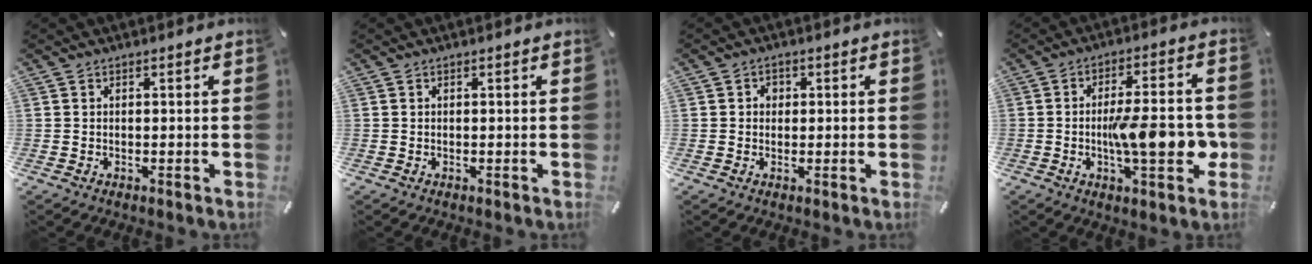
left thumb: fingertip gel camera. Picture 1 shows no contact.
{"total": 0.0}
{"total": 1.7, "force": [-0.1, 1.7, 0.4], "torque": [-0.002, 0.006, -0.007]}
{"total": 13.6, "force": [-2.1, 4.1, 12.8], "torque": [-0.177, -0.003, -0.034]}